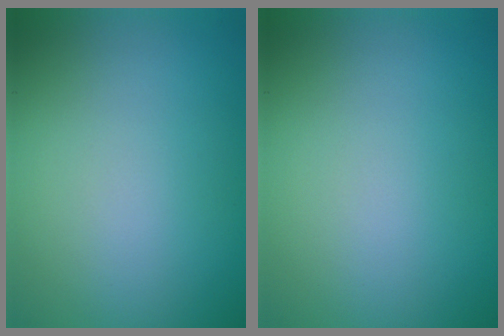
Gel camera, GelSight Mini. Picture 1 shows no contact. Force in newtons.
{"total": 0.0}